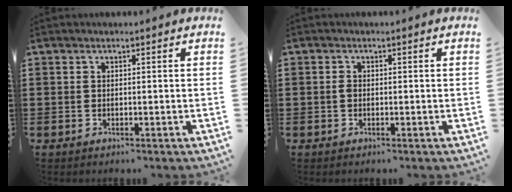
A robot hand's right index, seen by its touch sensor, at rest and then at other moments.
{"total": 1.0, "force": [-0.2, 0.6, 0.7], "torque": [-0.018, 0.001, -0.004]}